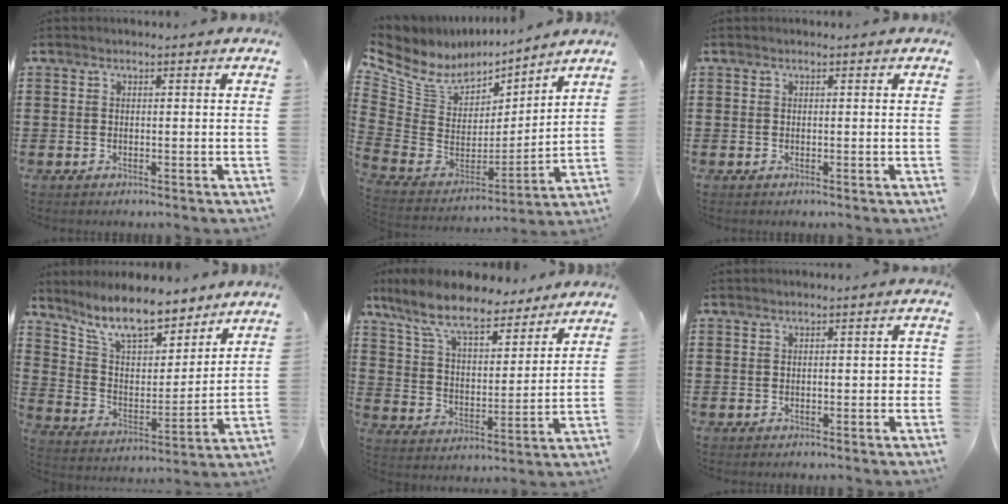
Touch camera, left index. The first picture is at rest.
{"total": 7.1, "force": [5.1, 4.3, 2.5], "torque": [-0.085, -0.038, 0.092]}
{"total": 0.0}
{"total": 10.8, "force": [9.2, 2.6, 5.0], "torque": [-0.121, -0.044, 0.168]}
{"total": 10.2, "force": [8.6, 2.5, 4.9], "torque": [-0.129, -0.034, 0.151]}
{"total": 1.6, "force": [-0.5, 0.6, 1.5], "torque": [-0.026, 0.002, -0.010]}